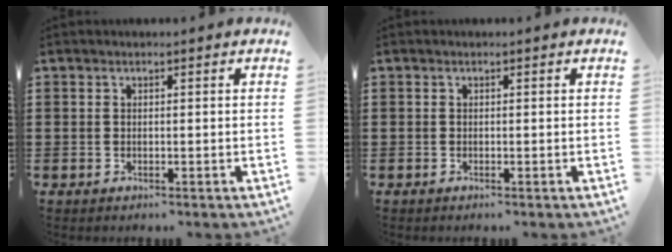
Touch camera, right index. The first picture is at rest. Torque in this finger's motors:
{"motor_torque": [-0.16, 0.00, -0.01, -0.01]}